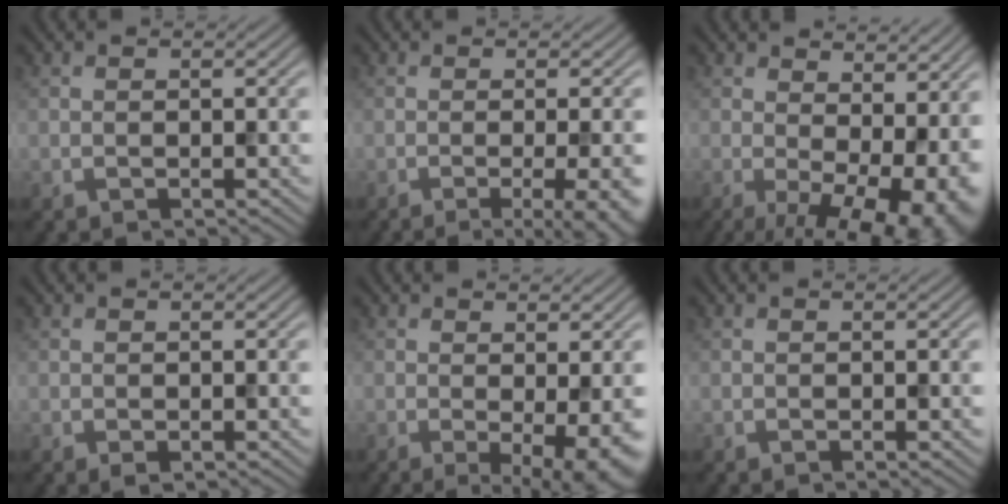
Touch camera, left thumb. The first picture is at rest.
{"total": 8.2, "force": [-2.4, 2.3, 7.5], "torque": [-0.080, -0.002, -0.023]}
{"total": 13.2, "force": [-0.6, 6.5, 11.5], "torque": [-0.145, -0.026, 0.027]}
{"total": 0.6, "force": [-0.1, 0.3, 0.5], "torque": [-0.006, -0.002, -0.001]}
{"total": 5.8, "force": [-0.8, 1.2, 5.6], "torque": [-0.078, -0.010, -0.007]}
{"total": 0.0}